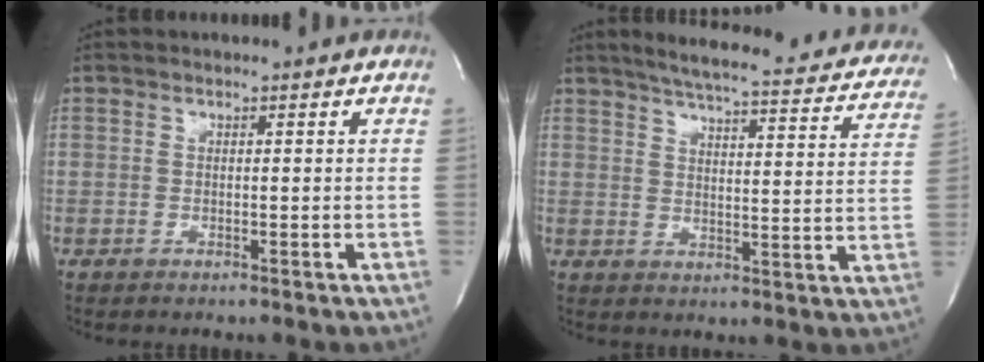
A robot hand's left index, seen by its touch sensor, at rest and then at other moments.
{"total": 24.9, "force": [22.0, 4.1, 11.1], "torque": [-0.157, -0.035, 0.254]}